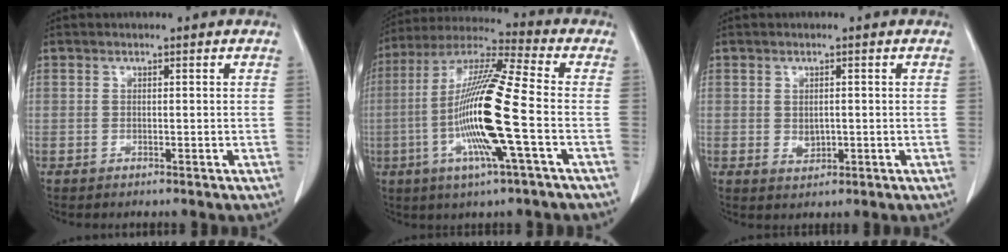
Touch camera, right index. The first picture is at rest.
{"total": 16.6, "force": [-3.6, 0.0, 16.2], "torque": [-0.325, -0.007, -0.078]}
{"total": 2.0, "force": [0.0, 1.4, 1.4], "torque": [-0.024, -0.003, 0.007]}